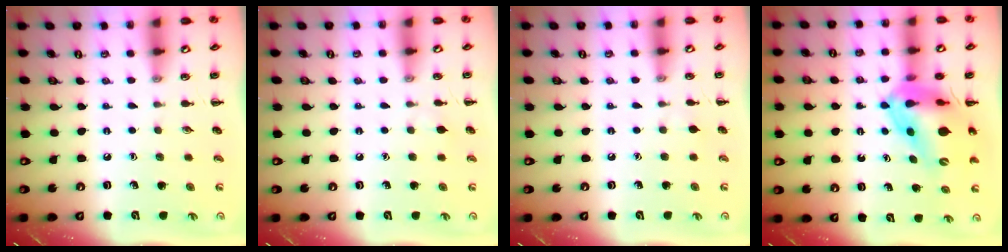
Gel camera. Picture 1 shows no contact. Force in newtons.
{"total": 2.9, "press": 2.7, "slide": 0.9}
{"total": 2.8, "press": 2.6, "slide": 1.1}
{"total": 15.7, "press": 15.1, "slide": 4.4}